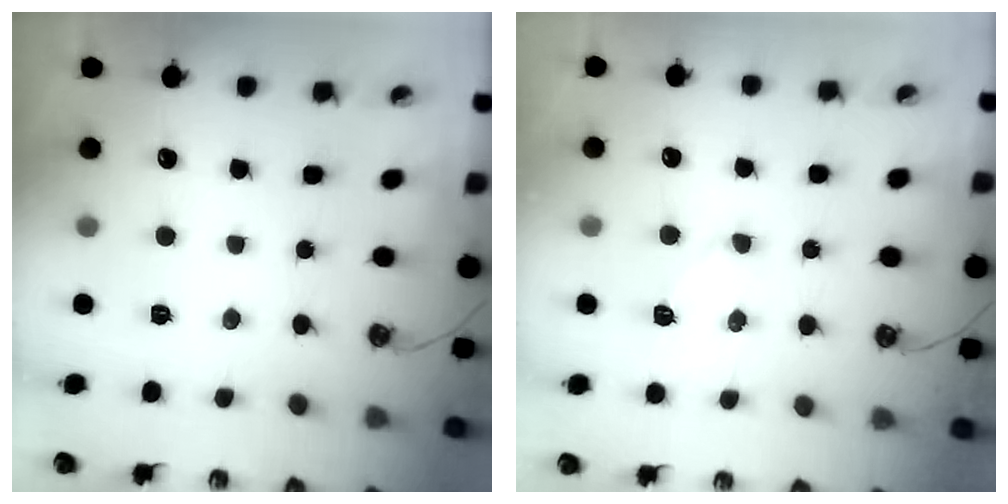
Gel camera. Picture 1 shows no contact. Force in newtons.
{"total": 6.1, "press": 6.0, "slide": 0.8}